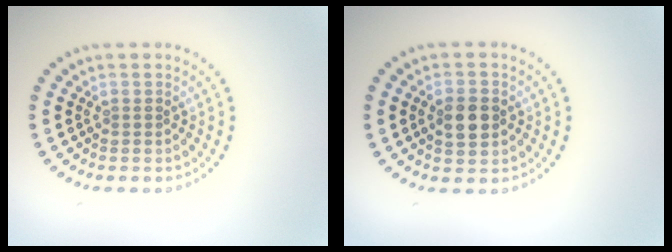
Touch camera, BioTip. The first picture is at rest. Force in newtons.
{"total": 3.2, "press": 3.2, "slide": 0.1}